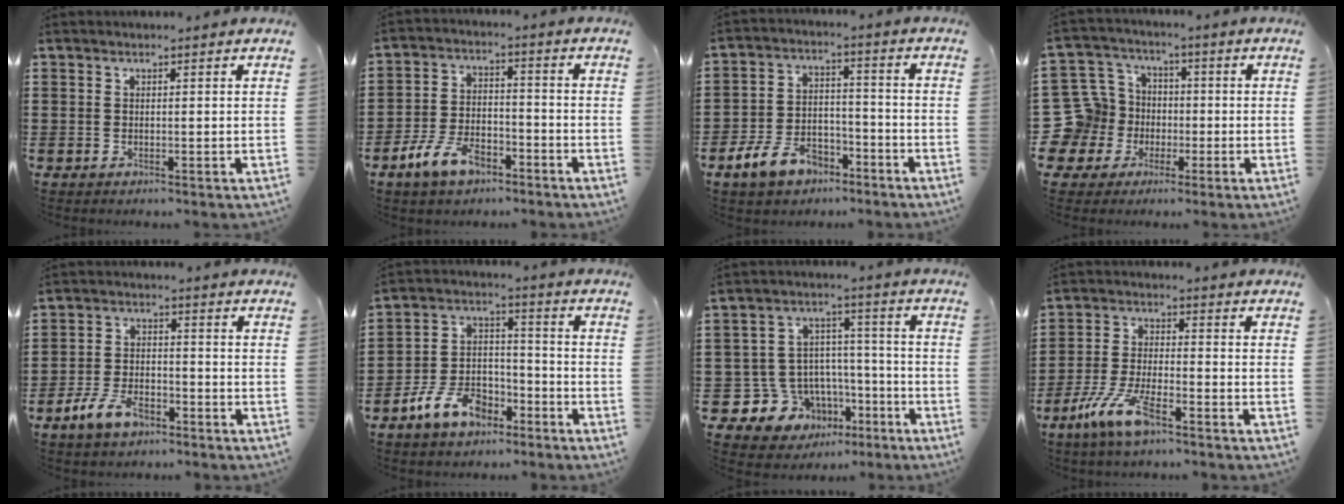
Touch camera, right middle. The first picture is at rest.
{"total": 7.5, "force": [-5.1, 3.4, 4.4], "torque": [-0.102, 0.006, -0.101]}
{"total": 8.1, "force": [-6.1, 3.9, 3.7], "torque": [-0.083, 0.019, -0.119]}
{"total": 12.7, "force": [-1.4, 11.9, 4.0], "torque": [-0.146, 0.009, -0.022]}
{"total": 6.0, "force": [-4.1, 2.7, 3.5], "torque": [-0.082, 0.007, -0.082]}
{"total": 8.9, "force": [-6.2, 4.6, 4.3], "torque": [-0.097, 0.023, -0.121]}
{"total": 9.3, "force": [-5.2, 7.6, 1.1], "torque": [-0.054, 0.016, -0.086]}
{"total": 8.7, "force": [-5.4, 2.3, 6.4], "torque": [-0.146, -0.007, -0.104]}